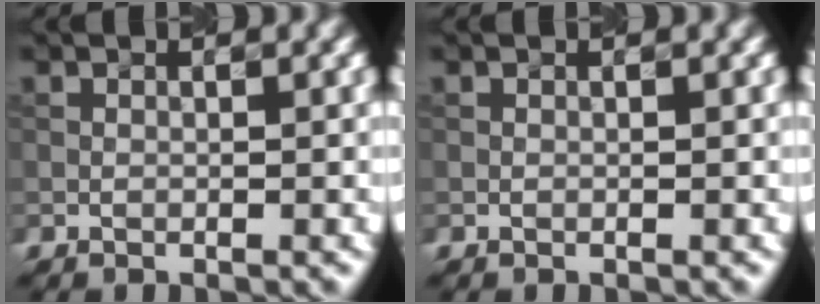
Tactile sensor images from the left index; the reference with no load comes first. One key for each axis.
{"total": 0.0}